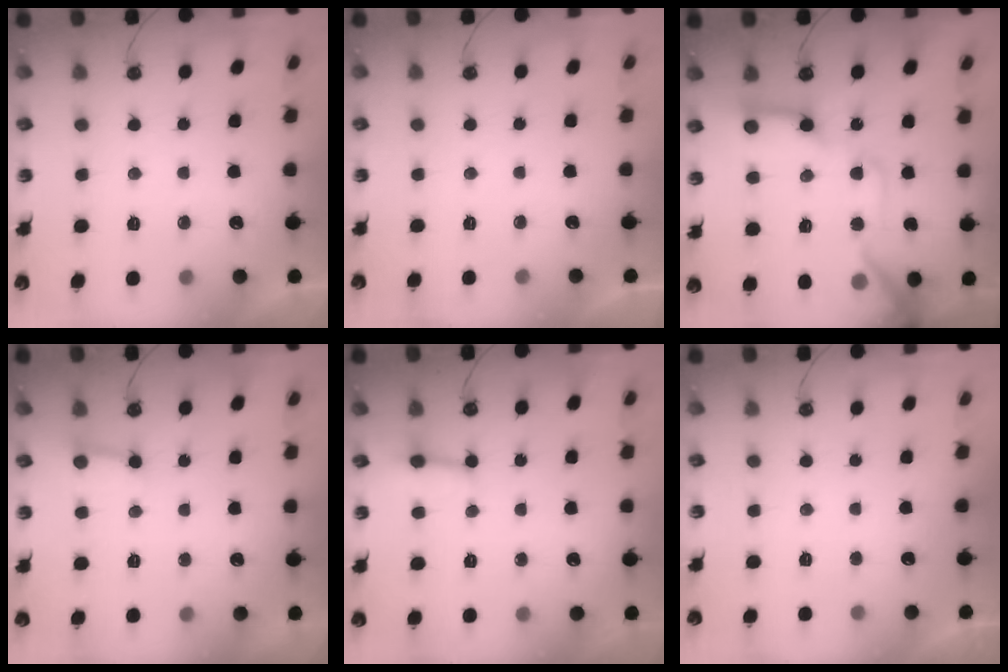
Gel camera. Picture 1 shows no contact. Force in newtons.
{"total": 0.0}
{"total": 20.2, "press": 20.1, "slide": 2.4}
{"total": 4.7, "press": 4.6, "slide": 0.9}
{"total": 3.6, "press": 3.6, "slide": 0.2}
{"total": 0.0}